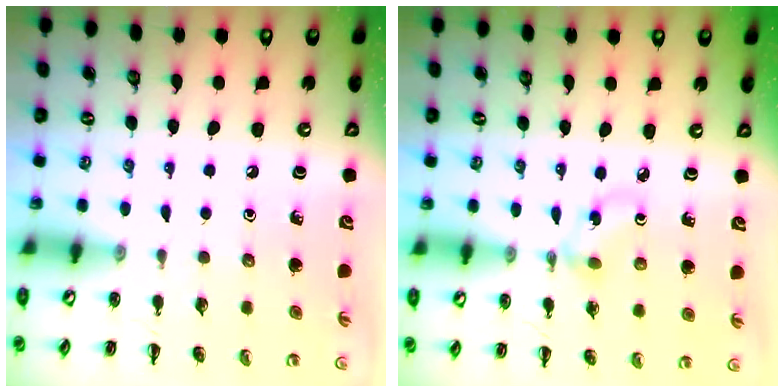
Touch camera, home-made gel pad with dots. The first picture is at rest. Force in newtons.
{"total": 2.8, "press": 2.6, "slide": 1.0}